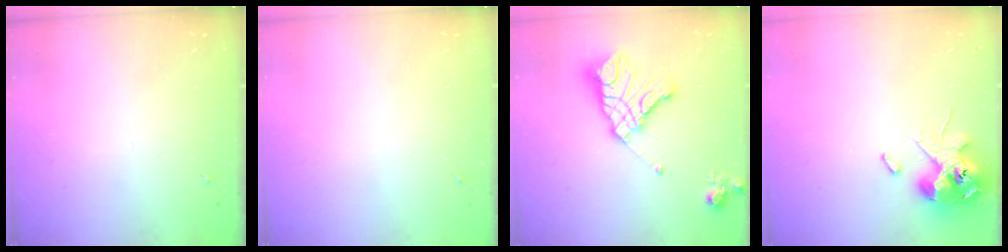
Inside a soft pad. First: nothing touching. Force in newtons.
{"total": 0.0}
{"total": 18.0, "press": 17.9, "slide": 1.9}
{"total": 12.7, "press": 12.5, "slide": 2.2}